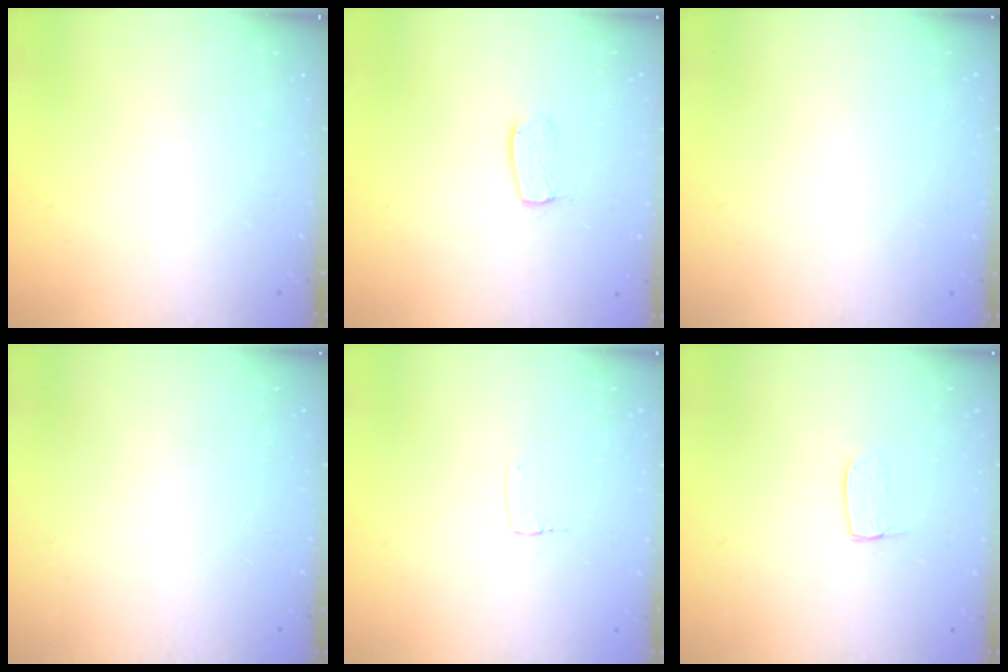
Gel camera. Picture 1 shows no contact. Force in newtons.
{"total": 6.5, "press": 6.5, "slide": 0.5}
{"total": 0.0}
{"total": 0.0}
{"total": 3.3, "press": 3.3, "slide": 0.1}
{"total": 4.4, "press": 4.4, "slide": 0.3}